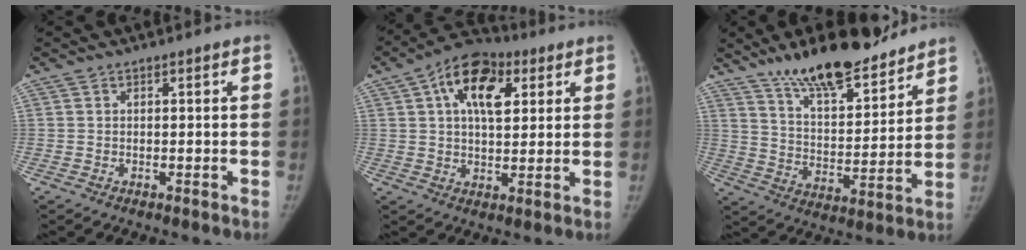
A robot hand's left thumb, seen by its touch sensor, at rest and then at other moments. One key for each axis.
{"total": 13.3, "fx": 4.9, "fy": 7.5, "fz": 9.8, "tx": -0.138, "ty": 0.003, "tz": 0.073}
{"total": 18.4, "fx": 14.4, "fy": 5.6, "fz": 10.0, "tx": -0.124, "ty": -0.077, "tz": 0.241}